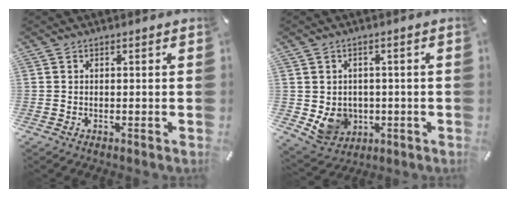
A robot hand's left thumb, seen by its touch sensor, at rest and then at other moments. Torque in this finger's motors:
{"motor_torque": [0.01, 0.03, 0.20, -0.20, 0.00]}